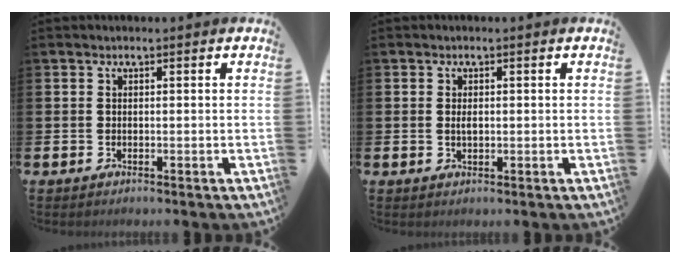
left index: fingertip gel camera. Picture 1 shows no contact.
{"total": 1.0, "force": [0.2, 0.5, 0.9], "torque": [-0.013, 0.002, 0.001]}